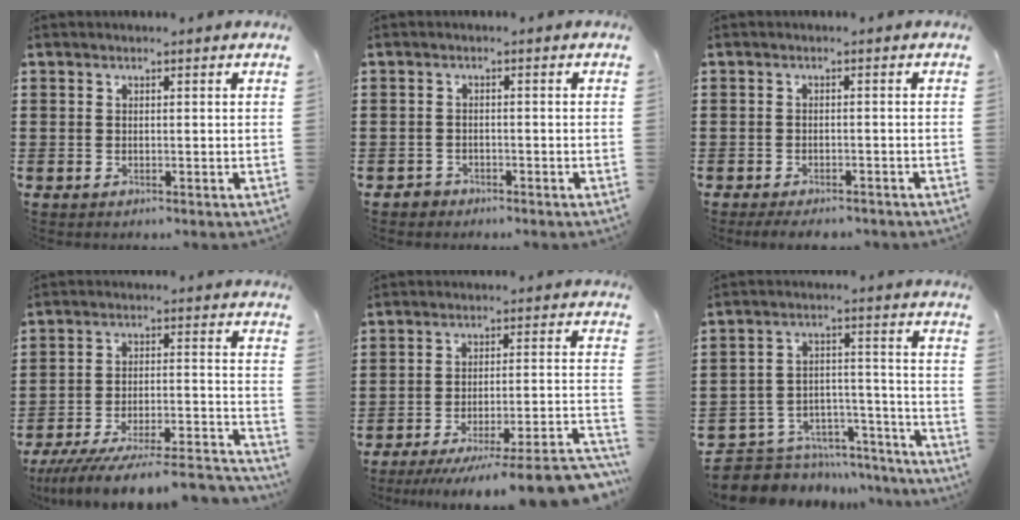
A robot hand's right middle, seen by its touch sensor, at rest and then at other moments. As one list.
[{"total": 1.3, "force": [-1.1, 0.6, 0.0], "torque": [-0.004, 0.003, -0.026]}, {"total": 1.8, "force": [-1.8, 0.3, 0.3], "torque": [-0.009, -0.001, -0.036]}, {"total": 8.0, "force": [-7.4, 0.3, 3.1], "torque": [-0.057, -0.003, -0.146]}, {"total": 8.4, "force": [-7.2, -0.1, 4.4], "torque": [-0.057, -0.002, -0.136]}, {"total": 6.1, "force": [-5.7, 2.2, 0.4], "torque": [-0.016, 0.017, -0.114]}]